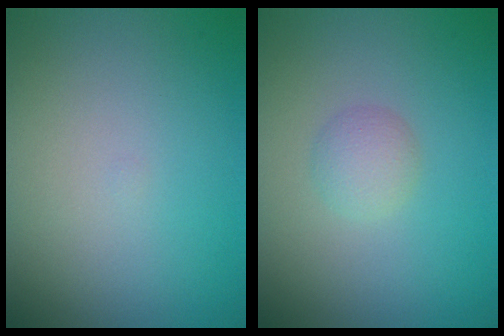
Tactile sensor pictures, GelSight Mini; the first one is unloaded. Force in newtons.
{"total": 1.5, "press": 1.5, "slide": 0.1}